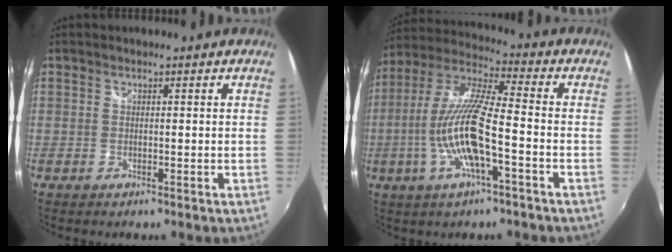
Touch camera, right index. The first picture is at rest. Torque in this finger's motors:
{"motor_torque": [1.20, -0.94, 1.05, 0.21]}